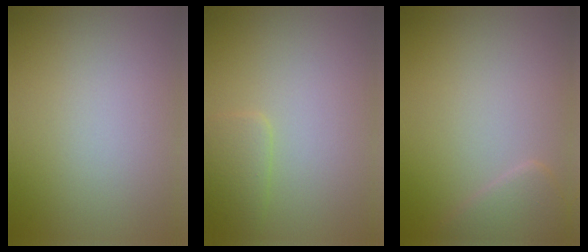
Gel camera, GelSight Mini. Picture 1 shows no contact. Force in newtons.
{"total": 1.7, "press": 1.7, "slide": 0.3}
{"total": 2.2, "press": 2.1, "slide": 0.2}